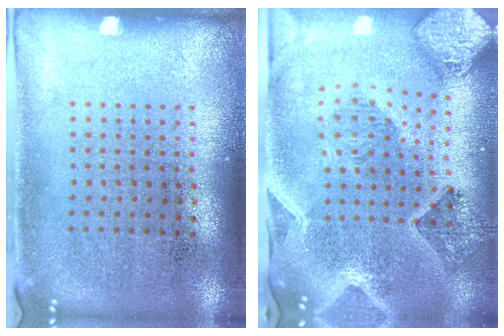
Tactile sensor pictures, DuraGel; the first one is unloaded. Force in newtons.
{"total": 2.3, "press": 2.1, "slide": 1.0}